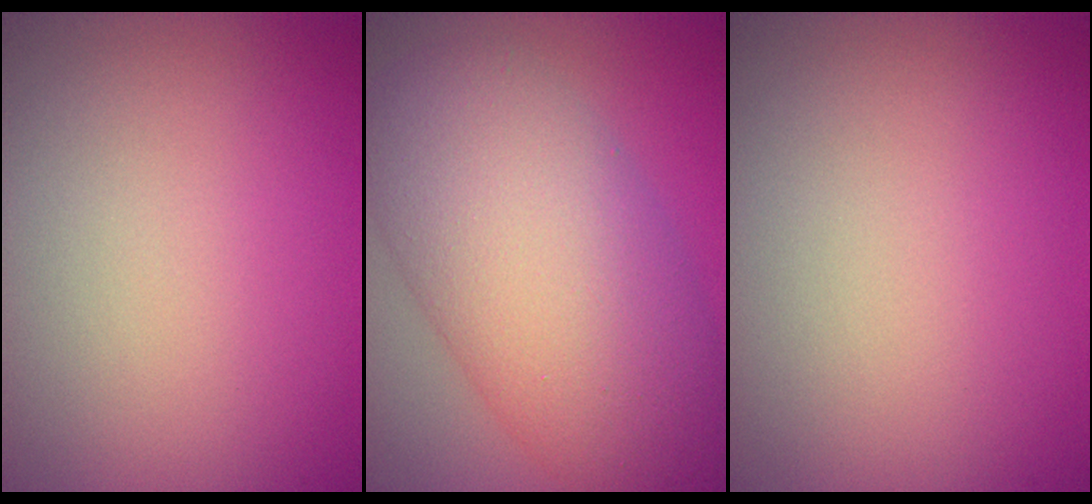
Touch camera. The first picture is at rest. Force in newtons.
{"total": 11.4, "press": 11.4, "slide": 0.1}
{"total": 0.0}